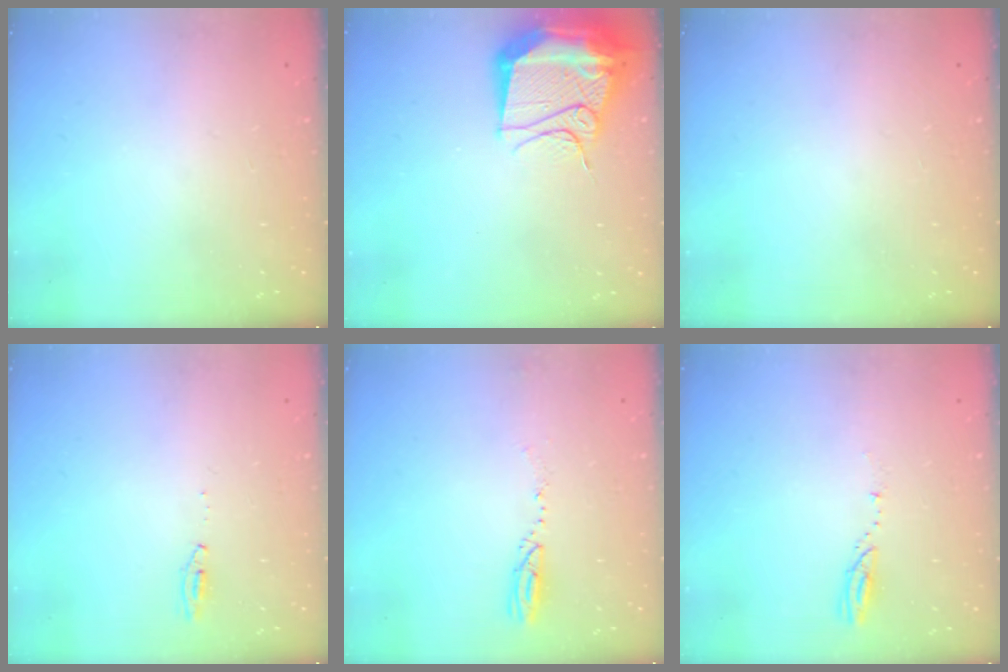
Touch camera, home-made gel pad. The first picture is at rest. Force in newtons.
{"total": 17.7, "press": 17.4, "slide": 3.4}
{"total": 0.0}
{"total": 14.8, "press": 3.9, "slide": 14.3}
{"total": 3.1, "press": 3.0, "slide": 0.8}
{"total": 3.6, "press": 3.6, "slide": 0.4}